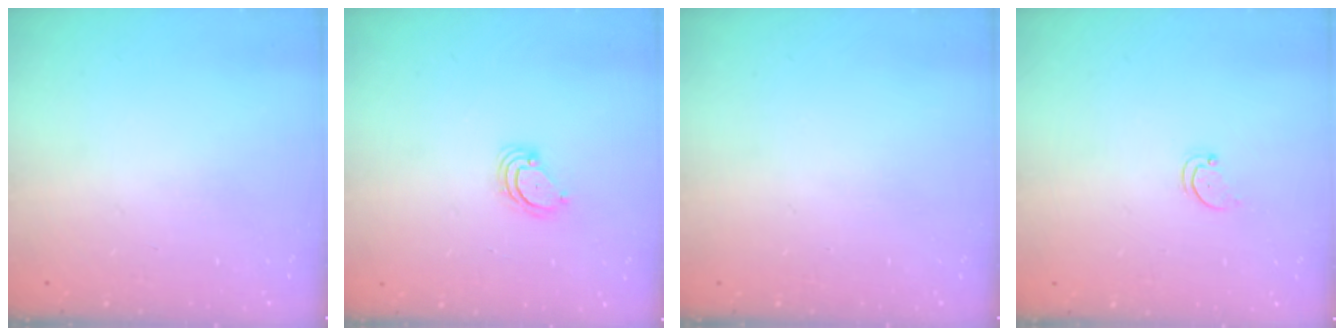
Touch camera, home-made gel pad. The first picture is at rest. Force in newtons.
{"total": 3.7, "press": 3.7, "slide": 0.3}
{"total": 0.0}
{"total": 1.6, "press": 1.6, "slide": 0.4}